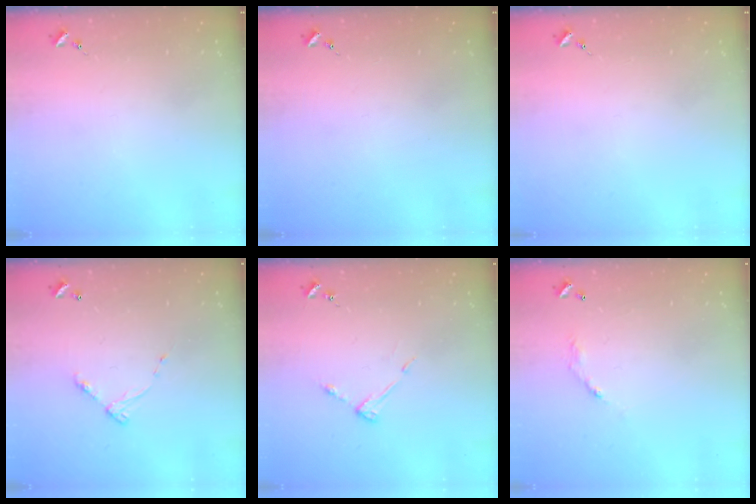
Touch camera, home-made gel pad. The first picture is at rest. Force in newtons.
{"total": 0.0}
{"total": 0.0}
{"total": 5.9, "press": 5.9, "slide": 0.4}
{"total": 5.0, "press": 4.9, "slide": 0.4}
{"total": 5.7, "press": 5.7, "slide": 0.4}